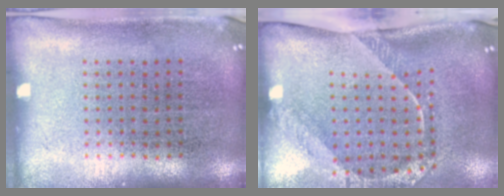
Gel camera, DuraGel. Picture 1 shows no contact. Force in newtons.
{"total": 2.7, "press": 1.7, "slide": 2.0}